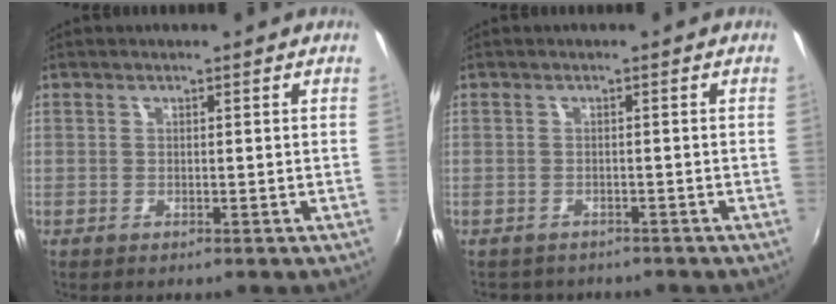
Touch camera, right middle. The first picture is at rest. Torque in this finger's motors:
{"motor_torque": [0.00, -0.04, 0.00, 0.00]}